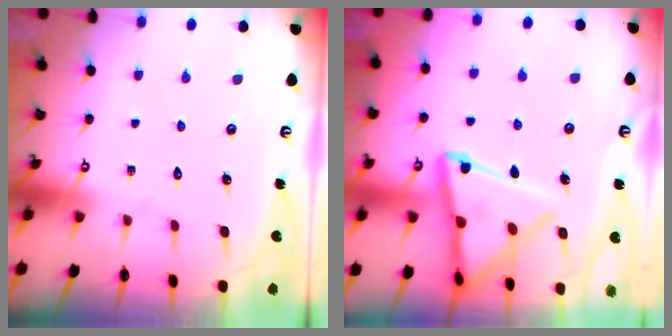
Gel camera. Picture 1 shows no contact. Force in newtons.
{"total": 16.2, "press": 16.1, "slide": 1.7}